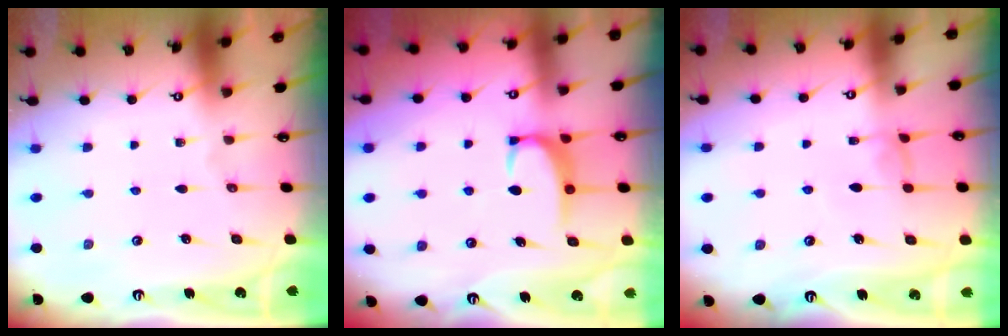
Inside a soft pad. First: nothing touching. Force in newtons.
{"total": 3.8, "press": 3.8, "slide": 0.5}
{"total": 1.1, "press": 1.0, "slide": 0.5}